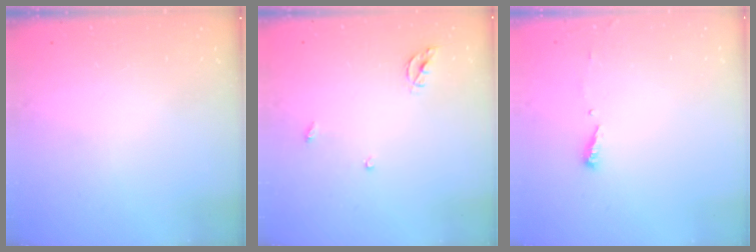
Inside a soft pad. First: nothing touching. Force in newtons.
{"total": 5.7, "press": 5.6, "slide": 0.5}
{"total": 3.9, "press": 3.9, "slide": 0.4}